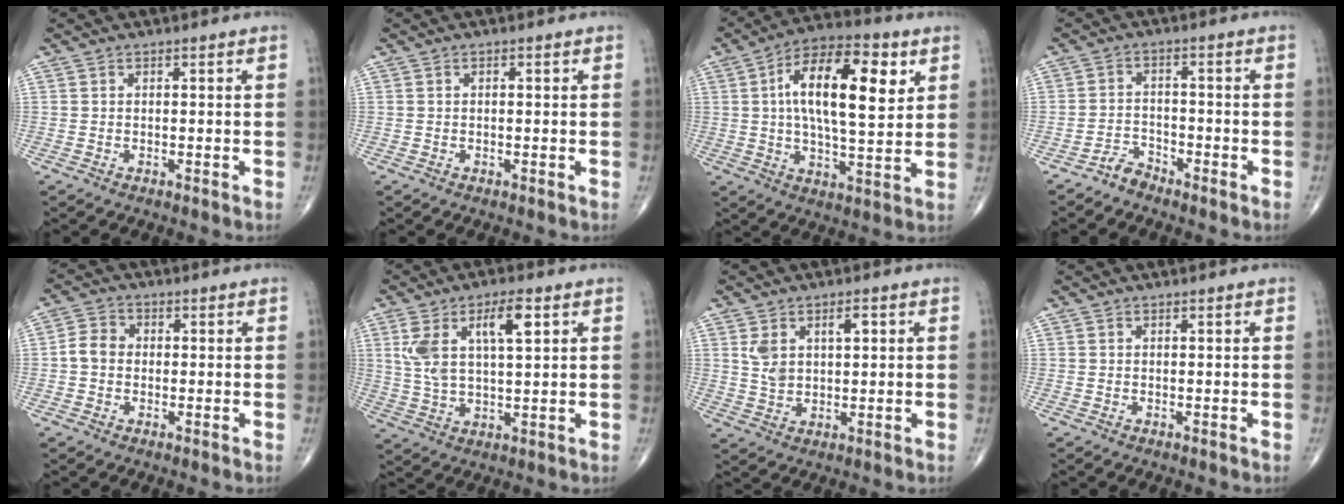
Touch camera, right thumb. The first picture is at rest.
{"total": 0.7, "force": [0.2, 0.2, 0.6], "torque": [-0.015, 0.004, 0.004]}
{"total": 18.3, "force": [4.9, 7.5, 16.0], "torque": [-0.247, -0.002, 0.073]}
{"total": 2.7, "force": [-2.6, 0.9, 0.1], "torque": [0.006, 0.010, -0.051]}
{"total": 4.3, "force": [-0.4, 3.6, 2.3], "torque": [-0.035, 0.014, -0.015]}
{"total": 10.9, "force": [4.0, 4.3, 9.2], "torque": [-0.177, 0.001, 0.080]}
{"total": 6.3, "force": [2.1, 3.7, 4.7], "torque": [-0.074, -0.001, 0.044]}
{"total": 0.0}